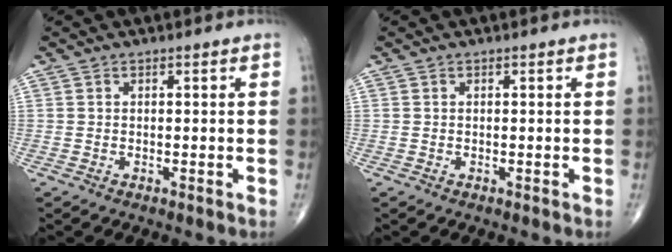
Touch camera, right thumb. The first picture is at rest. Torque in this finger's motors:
{"motor_torque": [-0.11, 0.03, 0.06, 0.00, 0.01]}